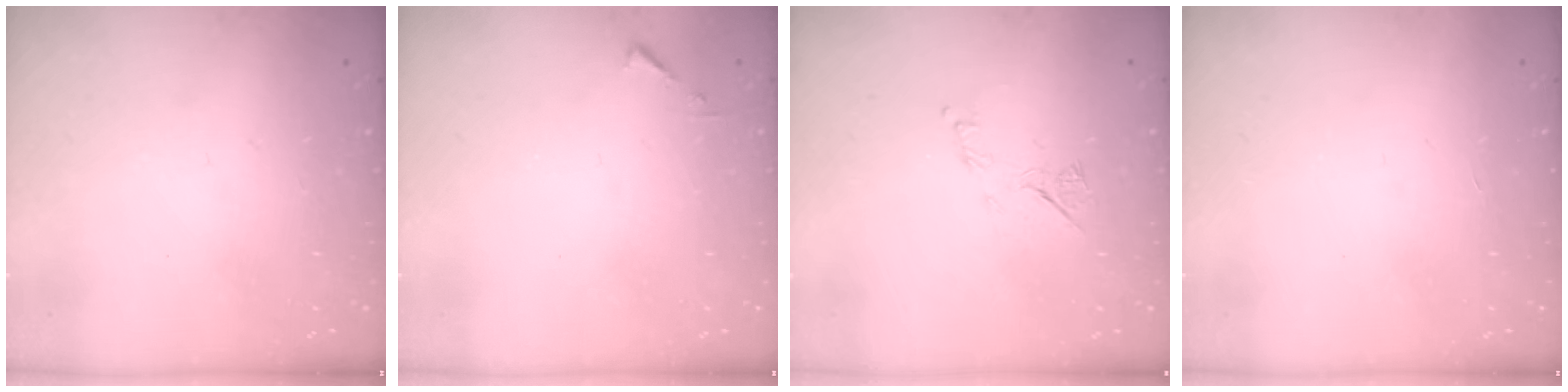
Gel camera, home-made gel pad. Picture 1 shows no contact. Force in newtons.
{"total": 3.2, "press": 3.2, "slide": 0.4}
{"total": 6.6, "press": 6.5, "slide": 0.9}
{"total": 1.6, "press": 1.6, "slide": 0.1}